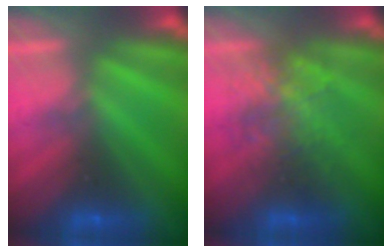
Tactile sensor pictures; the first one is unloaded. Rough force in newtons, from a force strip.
{"total": 2.2}